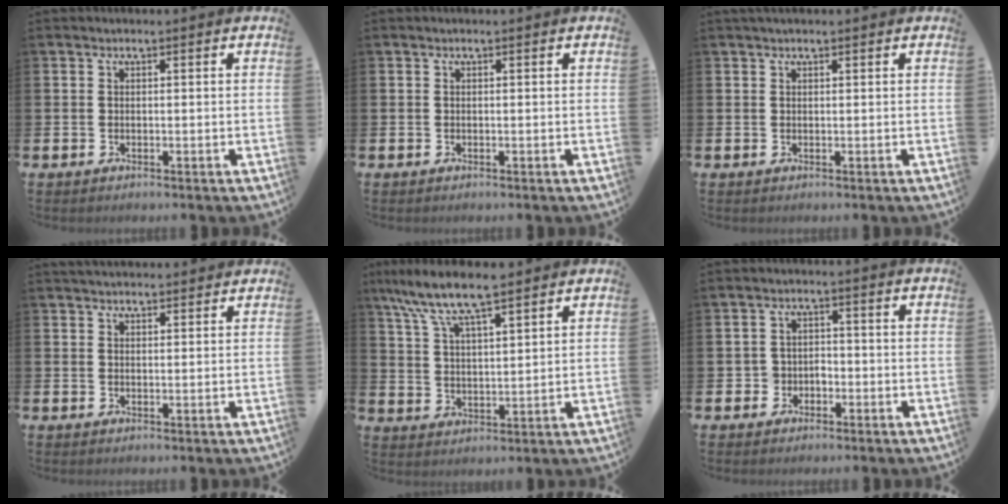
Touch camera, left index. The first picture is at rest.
{"total": 0.0}
{"total": 0.8, "force": [0.8, 0.1, 0.3], "torque": [-0.005, 0.003, 0.013]}
{"total": 2.4, "force": [2.4, 0.5, 0.1], "torque": [0.002, -0.009, 0.043]}
{"total": 8.2, "force": [7.2, 1.1, 3.8], "torque": [-0.099, -0.023, 0.130]}
{"total": 2.5, "force": [-1.4, 2.1, 0.2], "torque": [-0.008, 0.004, -0.035]}